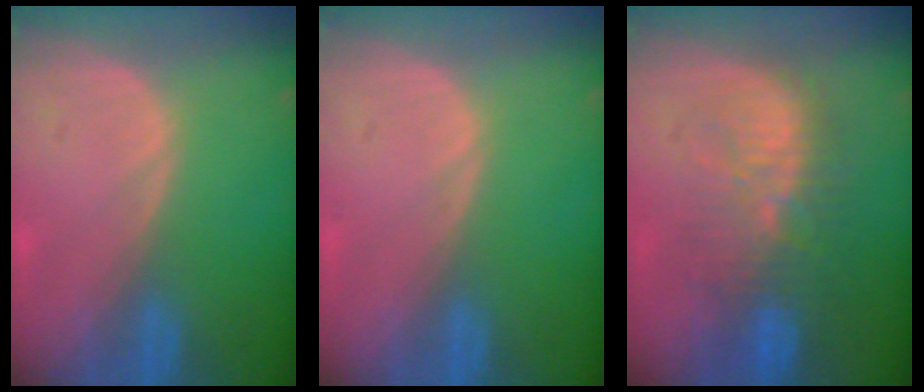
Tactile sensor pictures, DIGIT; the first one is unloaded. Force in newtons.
{"total": 0.0}
{"total": 9.6, "press": 9.2, "slide": 2.8}